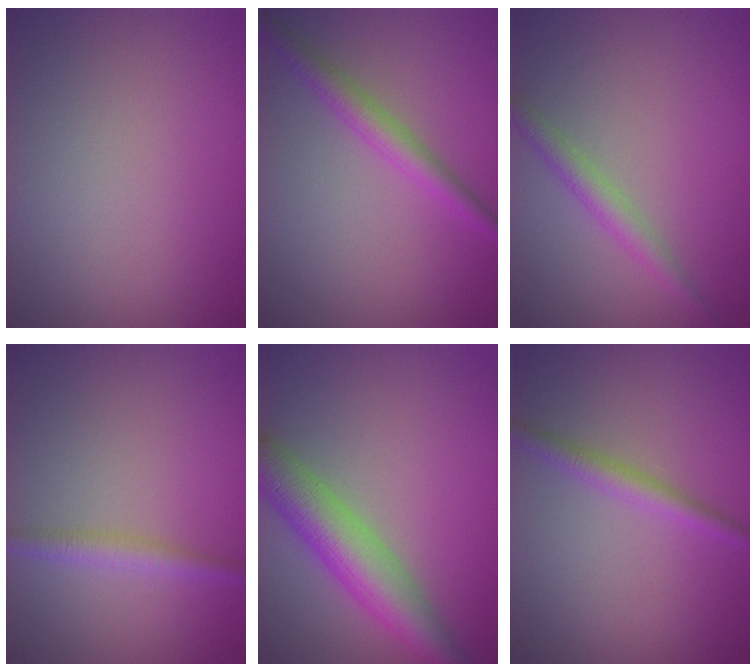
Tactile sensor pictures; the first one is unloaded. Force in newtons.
{"total": 2.8, "press": 2.8, "slide": 0.1}
{"total": 2.0, "press": 2.0, "slide": 0.0}
{"total": 2.0, "press": 2.0, "slide": 0.0}
{"total": 6.1, "press": 6.1, "slide": 0.2}
{"total": 2.2, "press": 2.1, "slide": 0.0}